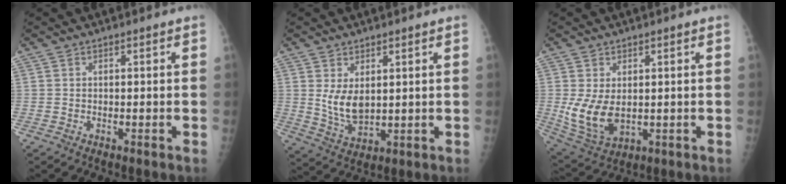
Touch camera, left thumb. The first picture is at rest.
{"total": 6.5, "force": [1.6, 3.9, 4.9], "torque": [-0.078, -0.020, 0.043]}
{"total": 9.2, "force": [0.0, 6.0, 7.0], "torque": [-0.129, -0.014, 0.019]}